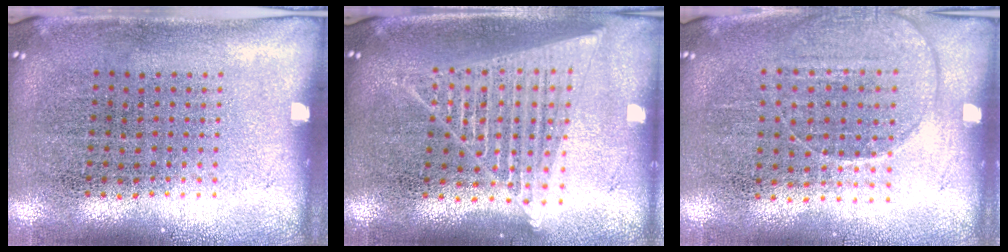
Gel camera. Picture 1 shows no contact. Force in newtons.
{"total": 1.9, "press": 1.7, "slide": 0.8}
{"total": 1.4, "press": 1.3, "slide": 0.6}